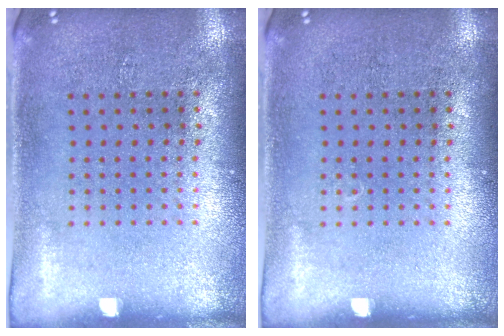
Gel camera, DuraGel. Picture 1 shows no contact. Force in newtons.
{"total": 0.0}